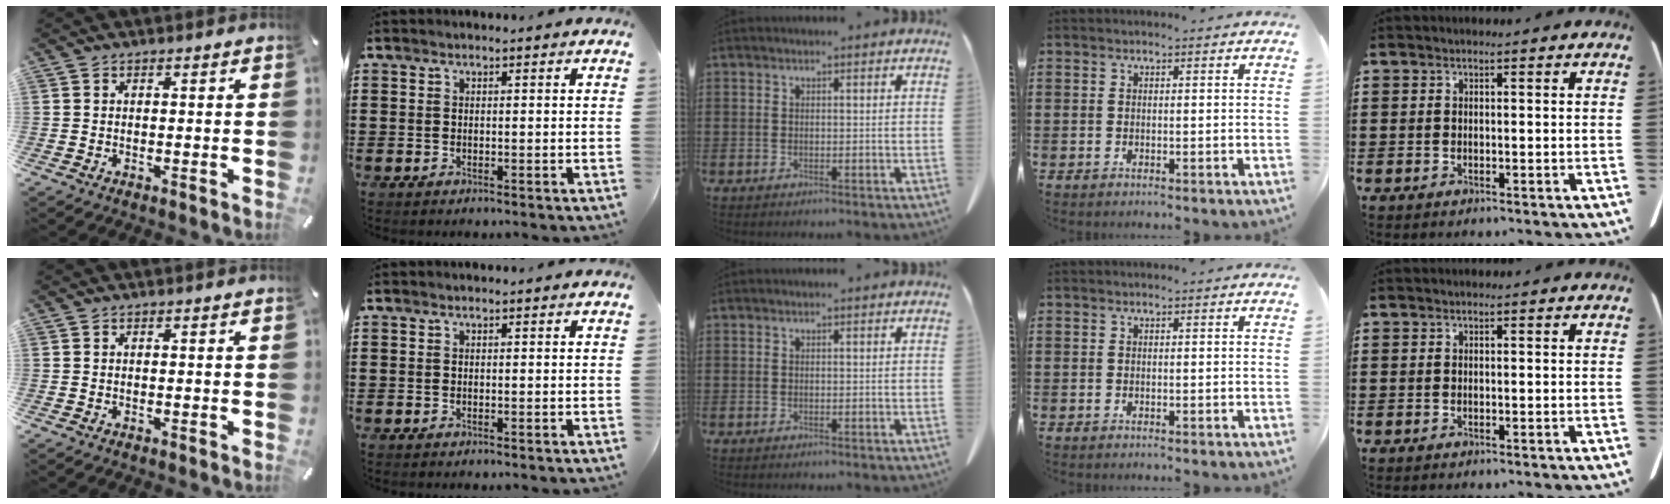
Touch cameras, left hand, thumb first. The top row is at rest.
{}